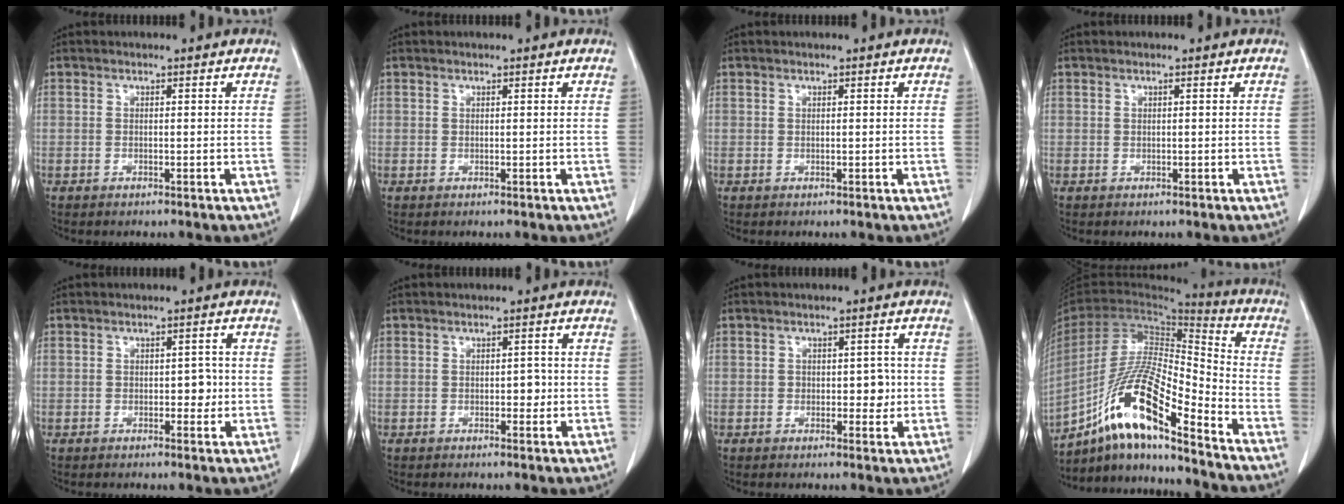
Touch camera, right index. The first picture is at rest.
{"total": 0.0}
{"total": 0.0}
{"total": 0.0}
{"total": 2.2, "force": [-0.3, 1.4, 1.7], "torque": [-0.015, 0.006, -0.002]}
{"total": 1.5, "force": [-0.3, 1.0, 1.2], "torque": [-0.009, 0.005, -0.002]}
{"total": 3.0, "force": [-0.3, 1.9, 2.2], "torque": [-0.021, 0.006, 0.000]}
{"total": 17.2, "force": [-11.6, 1.7, 12.6], "torque": [-0.252, -0.003, -0.210]}